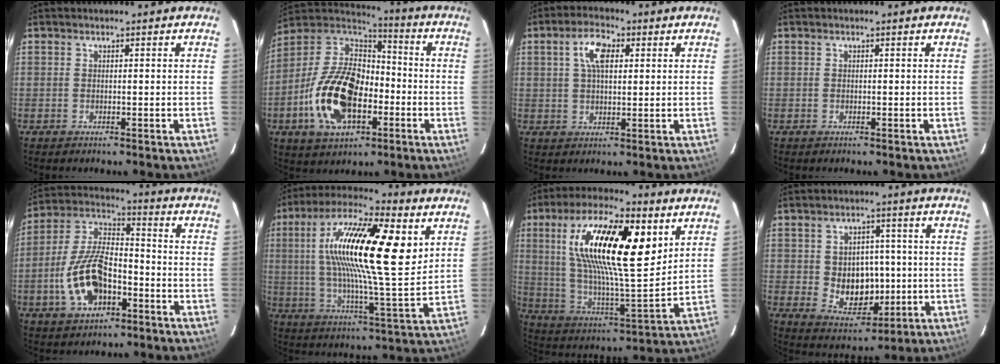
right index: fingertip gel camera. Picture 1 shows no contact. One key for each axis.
{"total": 20.8, "fx": -6.4, "fy": 12.4, "fz": 15.4, "tx": -0.327, "ty": 0.002, "tz": -0.109}
{"total": 6.2, "fx": 2.0, "fy": 3.1, "fz": 5.0, "tx": -0.091, "ty": 0.016, "tz": 0.038}
{"total": 0.0}
{"total": 14.3, "fx": -5.4, "fy": 7.2, "fz": 11.2, "tx": -0.236, "ty": 0.009, "tz": -0.095}
{"total": 24.0, "fx": 7.8, "fy": 5.9, "fz": 22.0, "tx": -0.385, "ty": 0.022, "tz": 0.120}
{"total": 25.0, "fx": 9.4, "fy": 7.8, "fz": 21.8, "tx": -0.389, "ty": 0.015, "tz": 0.163}
{"total": 9.8, "fx": -0.6, "fy": 7.8, "fz": 5.8, "tx": -0.115, "ty": 0.003, "tz": 0.014}